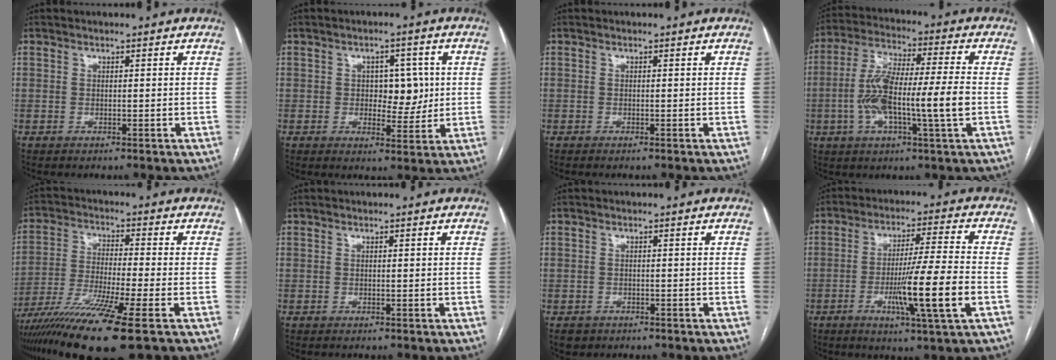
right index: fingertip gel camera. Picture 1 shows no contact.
{"total": 5.7, "force": [0.6, 3.3, 4.6], "torque": [-0.054, 0.008, 0.014]}
{"total": 0.0}
{"total": 13.8, "force": [-2.4, 1.1, 13.5], "torque": [-0.265, 0.010, -0.047]}
{"total": 14.2, "force": [-9.1, -0.9, 10.8], "torque": [-0.219, -0.041, -0.163]}
{"total": 0.0}
{"total": 2.1, "force": [-1.2, 1.7, 0.3], "torque": [-0.008, 0.003, -0.016]}
{"total": 12.3, "force": [-3.6, -0.9, 11.8], "torque": [-0.206, -0.016, -0.065]}